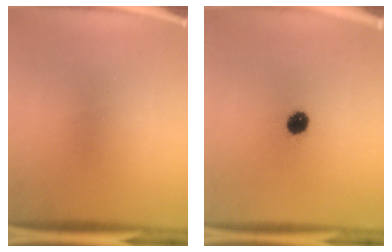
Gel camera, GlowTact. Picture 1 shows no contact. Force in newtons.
{"total": 5.0}